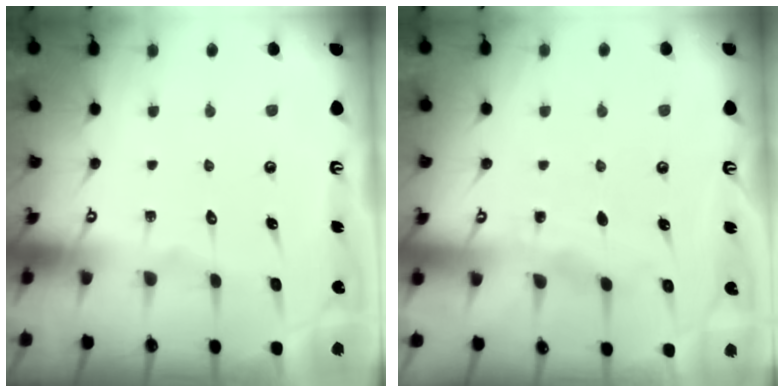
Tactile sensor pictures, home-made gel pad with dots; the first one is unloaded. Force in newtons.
{"total": 3.4, "press": 3.4, "slide": 0.5}